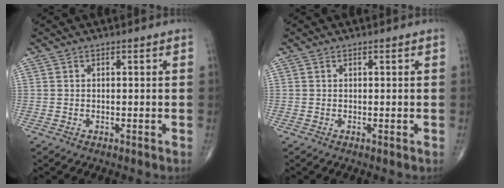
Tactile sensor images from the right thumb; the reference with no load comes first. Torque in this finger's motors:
{"motor_torque": [0.13, 0.01, 0.20, -0.05, 0.02]}